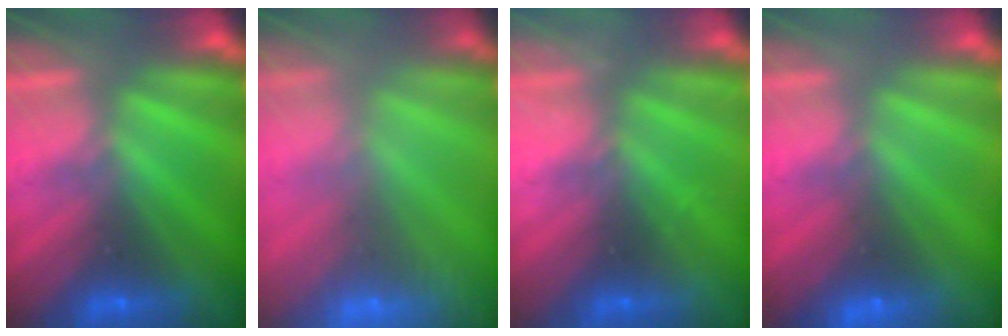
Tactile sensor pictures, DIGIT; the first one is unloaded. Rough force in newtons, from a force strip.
{"total": 8.8}
{"total": 2.3}
{"total": 2.4}